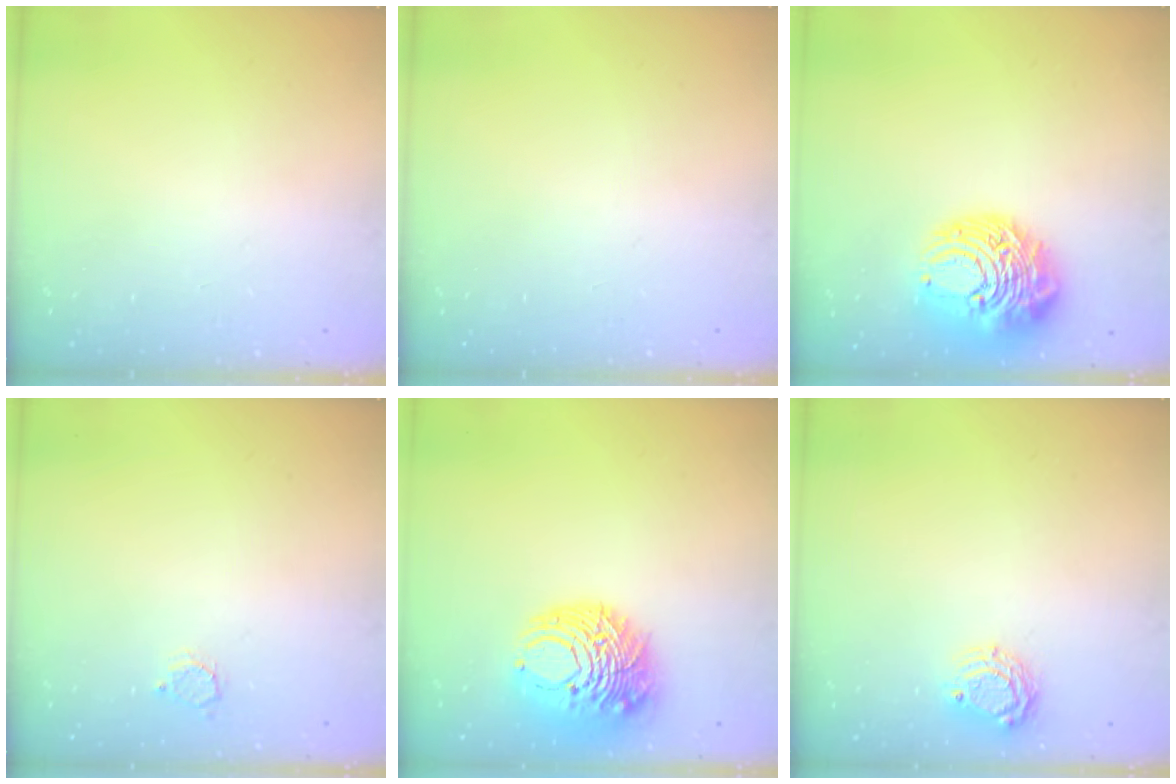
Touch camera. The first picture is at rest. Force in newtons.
{"total": 0.0}
{"total": 12.3, "press": 12.3, "slide": 1.3}
{"total": 2.4, "press": 2.4, "slide": 0.3}
{"total": 14.3, "press": 14.2, "slide": 0.5}
{"total": 6.7, "press": 6.6, "slide": 0.4}